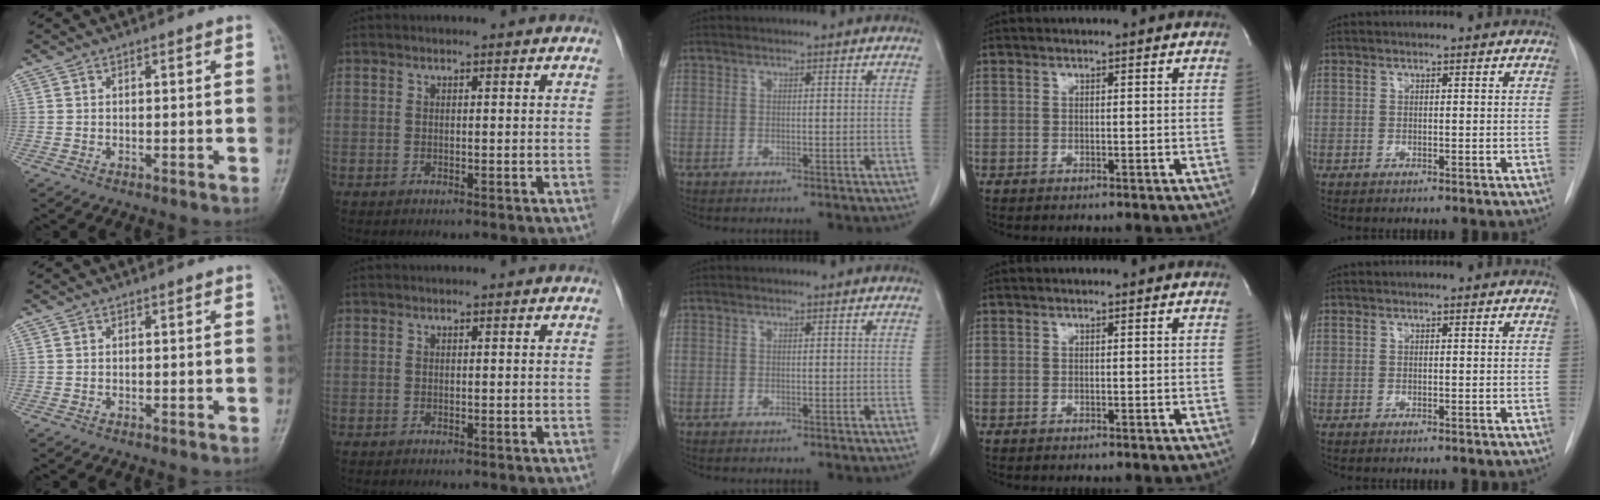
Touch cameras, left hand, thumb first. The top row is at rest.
{}